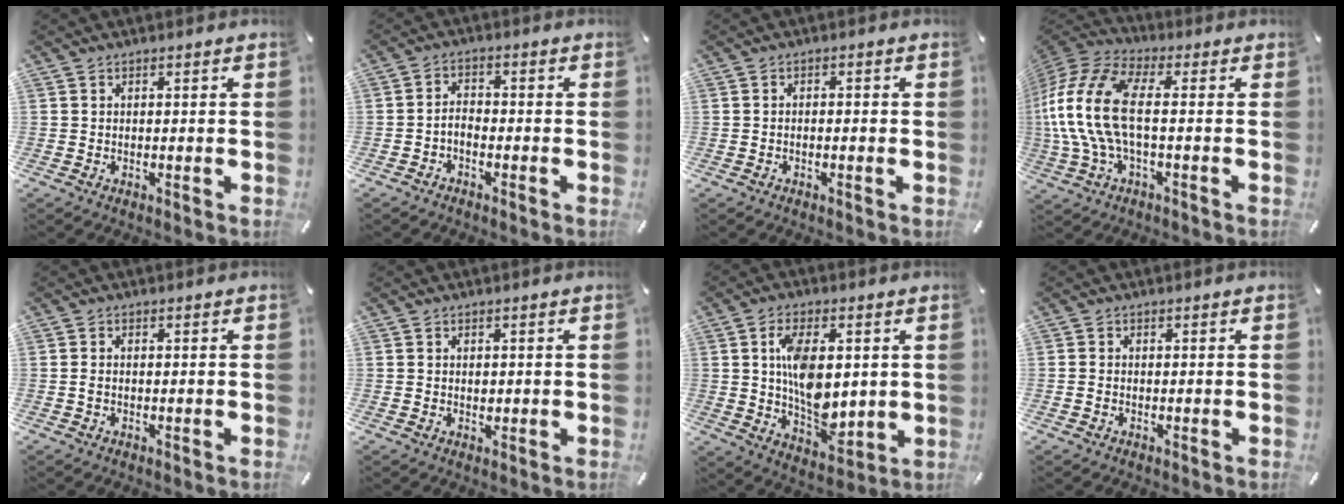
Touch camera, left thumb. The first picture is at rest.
{"total": 2.7, "force": [-1.9, 1.3, 1.3], "torque": [-0.029, 0.010, -0.040]}
{"total": 1.2, "force": [-0.9, 0.3, 0.7], "torque": [-0.013, 0.003, -0.017]}
{"total": 17.5, "force": [-0.5, 8.4, 15.3], "torque": [-0.326, -0.004, -0.009]}
{"total": 1.2, "force": [-0.2, 0.5, 1.1], "torque": [-0.021, 0.000, -0.005]}
{"total": 1.0, "force": [0.0, 0.9, 0.5], "torque": [-0.003, -0.001, -0.003]}
{"total": 12.0, "force": [1.6, 7.3, 9.5], "torque": [-0.169, -0.002, 0.028]}
{"total": 0.8, "force": [-0.4, 0.5, 0.4], "torque": [-0.006, 0.002, -0.008]}